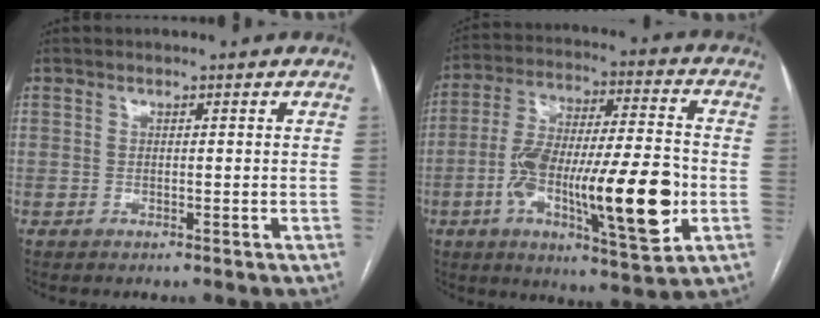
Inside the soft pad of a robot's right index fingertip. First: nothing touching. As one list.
[{"total": 21.0, "force": [-5.0, 4.0, 20.0], "torque": [-0.334, 0.002, -0.076]}]